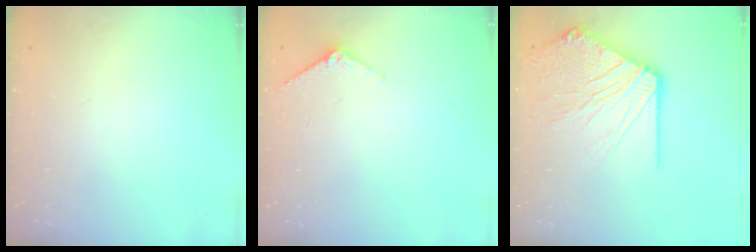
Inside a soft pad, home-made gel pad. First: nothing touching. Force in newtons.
{"total": 5.0, "press": 4.9, "slide": 0.5}
{"total": 13.7, "press": 13.6, "slide": 2.1}